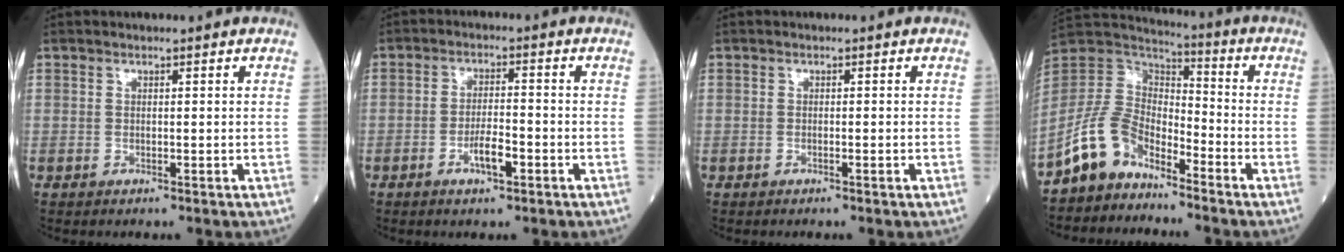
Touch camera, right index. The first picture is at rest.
{"total": 4.4, "force": [-2.1, 0.9, 3.8], "torque": [-0.070, 0.002, -0.039]}
{"total": 0.6, "force": [-0.3, 0.0, 0.5], "torque": [-0.013, 0.001, -0.003]}
{"total": 9.5, "force": [-7.2, 4.7, 4.0], "torque": [-0.095, 0.026, -0.151]}